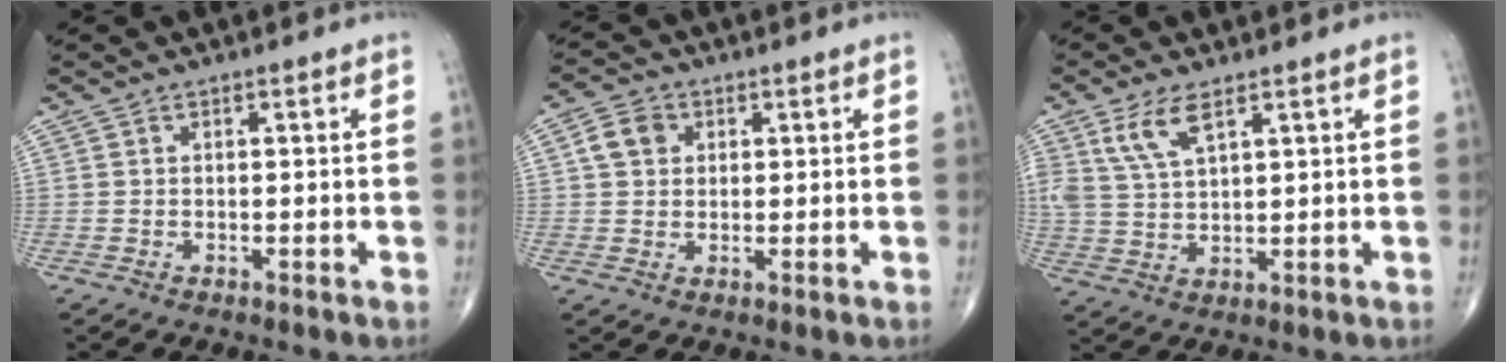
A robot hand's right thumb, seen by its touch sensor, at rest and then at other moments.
{"total": 4.9, "force": [1.3, 4.0, 2.5], "torque": [-0.035, 0.005, 0.020]}
{"total": 7.0, "force": [3.8, 2.8, 5.1], "torque": [-0.103, -0.011, 0.083]}